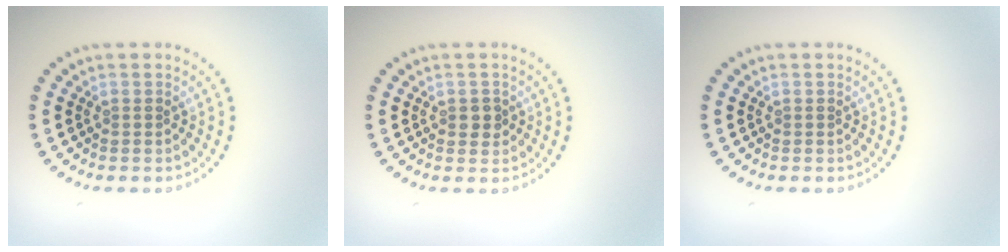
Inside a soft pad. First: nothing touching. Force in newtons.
{"total": 1.4, "press": 1.4, "slide": 0.2}
{"total": 0.0}